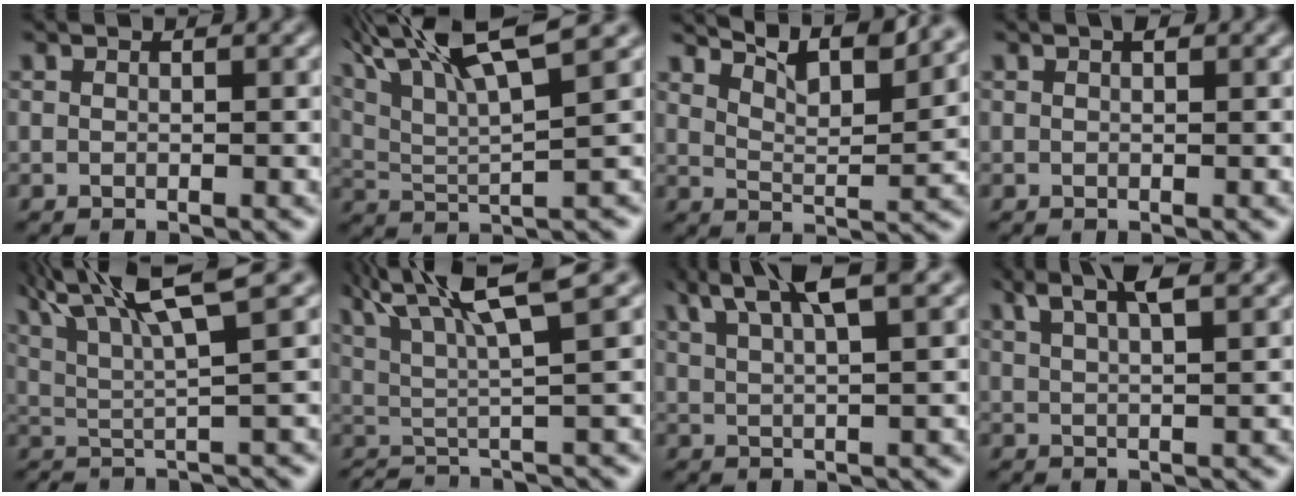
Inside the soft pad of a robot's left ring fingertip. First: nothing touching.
{"total": 9.7, "force": [6.4, 1.9, 7.1], "torque": [-0.136, 0.025, 0.110]}
{"total": 8.1, "force": [6.7, 1.6, 4.2], "torque": [-0.073, 0.014, 0.090]}
{"total": 1.2, "force": [0.6, 0.7, 0.8], "torque": [-0.003, 0.004, 0.009]}
{"total": 9.0, "force": [5.0, 1.5, 7.3], "torque": [-0.108, 0.016, 0.085]}
{"total": 8.4, "force": [3.8, 1.3, 7.4], "torque": [-0.105, 0.016, 0.061]}
{"total": 6.3, "force": [4.1, 1.3, 4.6], "torque": [-0.072, 0.022, 0.066]}
{"total": 4.8, "force": [3.0, 1.3, 3.5], "torque": [-0.050, 0.024, 0.040]}